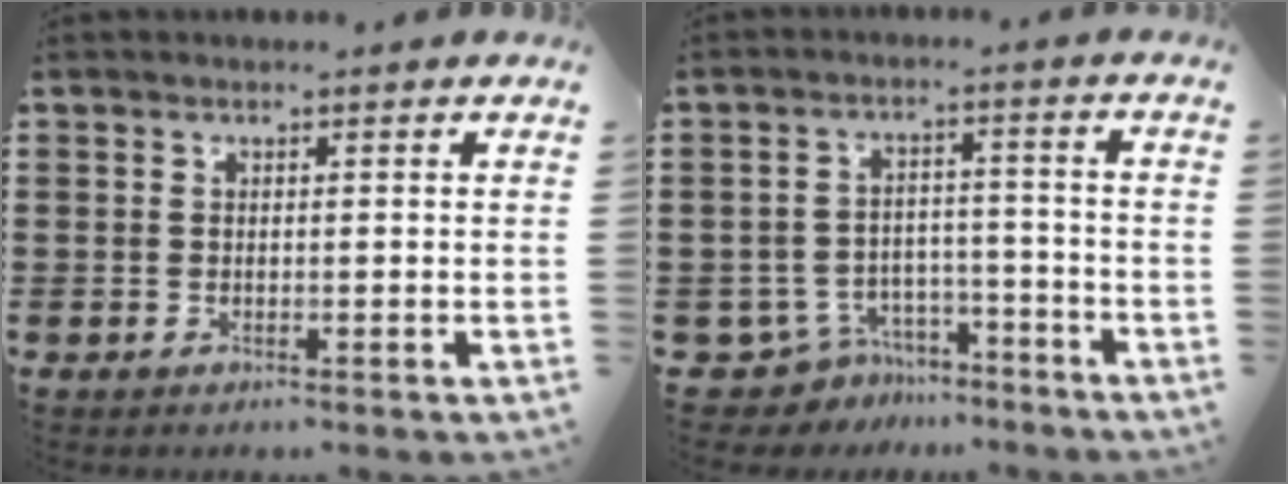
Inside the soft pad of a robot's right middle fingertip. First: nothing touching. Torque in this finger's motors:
{"motor_torque": [-0.40, -0.28, 0.00, -0.03]}